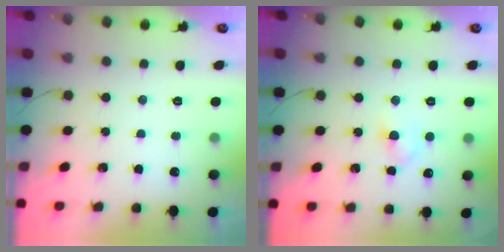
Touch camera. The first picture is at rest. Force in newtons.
{"total": 3.7, "press": 3.4, "slide": 1.4}